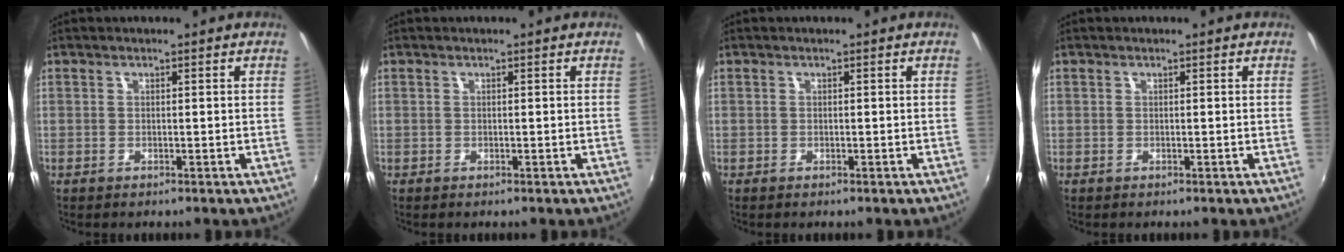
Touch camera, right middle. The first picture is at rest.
{"total": 0.0}
{"total": 0.0}
{"total": 0.0}